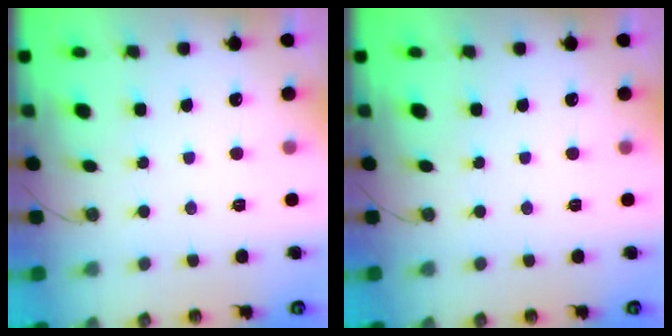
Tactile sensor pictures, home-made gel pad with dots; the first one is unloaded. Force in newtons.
{"total": 0.0}